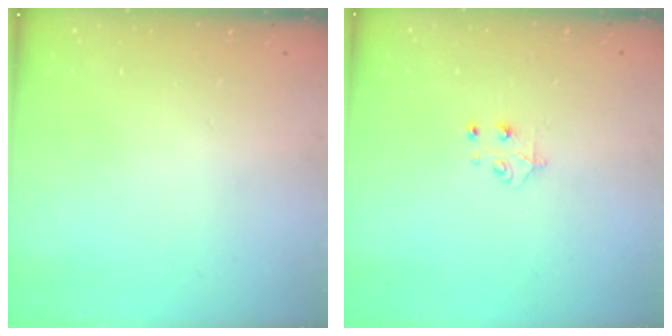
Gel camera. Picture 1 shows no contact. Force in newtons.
{"total": 4.4, "press": 4.4, "slide": 0.4}